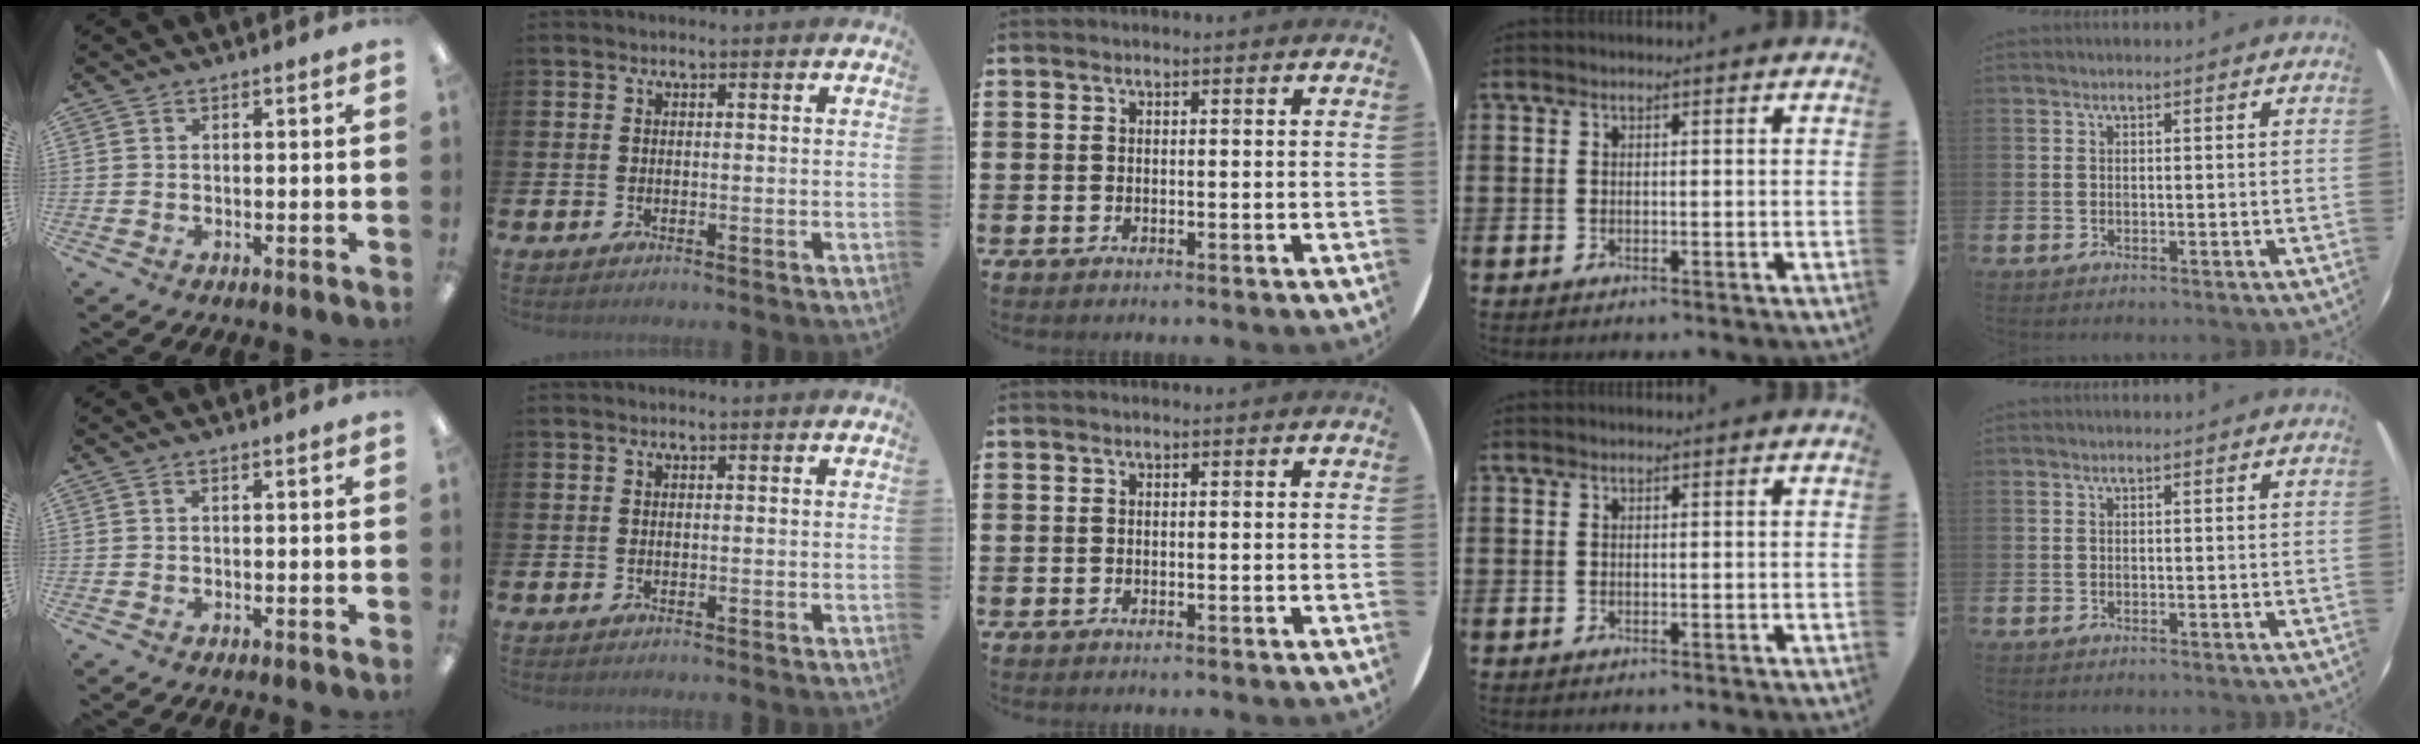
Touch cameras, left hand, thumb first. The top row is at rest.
{}